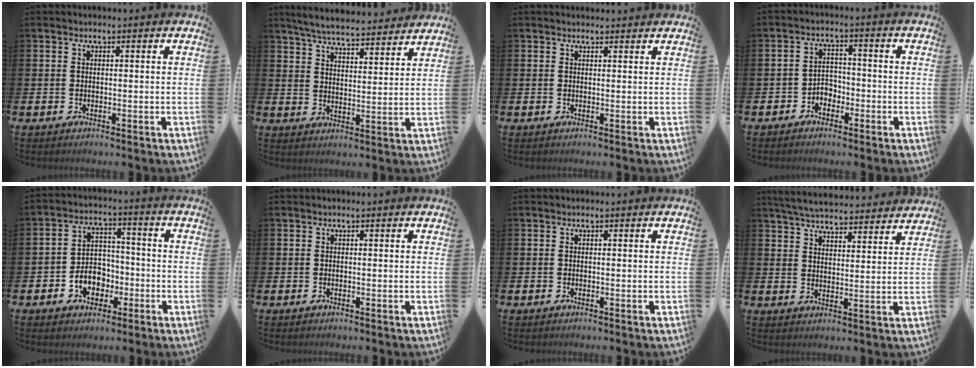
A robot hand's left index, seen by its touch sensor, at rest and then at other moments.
{"total": 6.0, "force": [5.8, 0.6, 1.3], "torque": [-0.044, -0.038, 0.102]}
{"total": 0.8, "force": [0.7, 0.2, 0.1], "torque": [0.006, -0.001, 0.012]}
{"total": 2.7, "force": [-1.9, 1.8, 0.5], "torque": [-0.023, 0.008, -0.043]}
{"total": 5.2, "force": [-1.8, 4.4, 2.1], "torque": [-0.036, 0.006, -0.038]}
{"total": 0.0}
{"total": 0.0}
{"total": 5.7, "force": [5.6, 0.6, 0.9], "torque": [-0.037, -0.039, 0.100]}